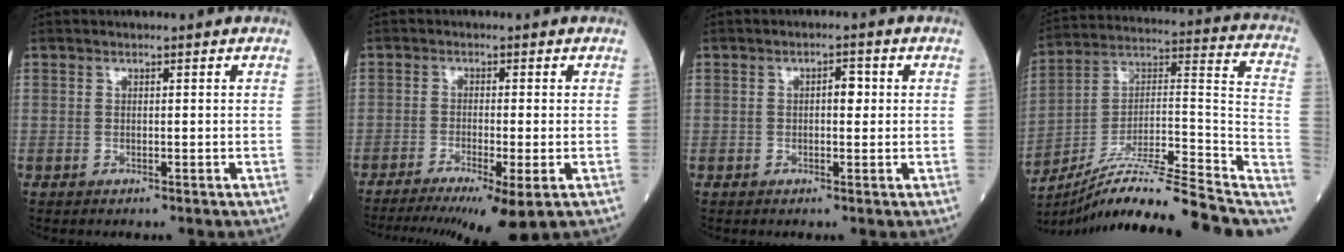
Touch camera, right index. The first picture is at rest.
{"total": 11.4, "force": [-7.7, 1.0, 8.3], "torque": [-0.126, -0.023, -0.123]}
{"total": 2.4, "force": [0.3, 1.1, 2.1], "torque": [-0.033, 0.010, 0.003]}
{"total": 23.4, "force": [-18.8, 1.0, 13.9], "torque": [-0.174, 0.028, -0.302]}